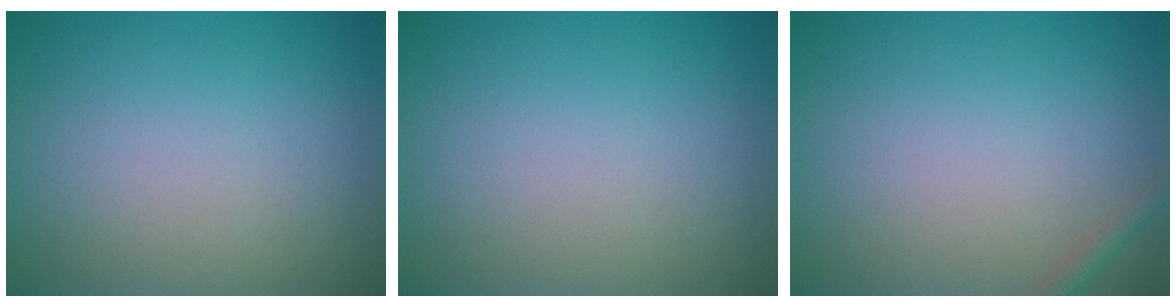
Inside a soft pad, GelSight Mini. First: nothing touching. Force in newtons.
{"total": 0.0}
{"total": 1.0, "press": 1.0, "slide": 0.0}